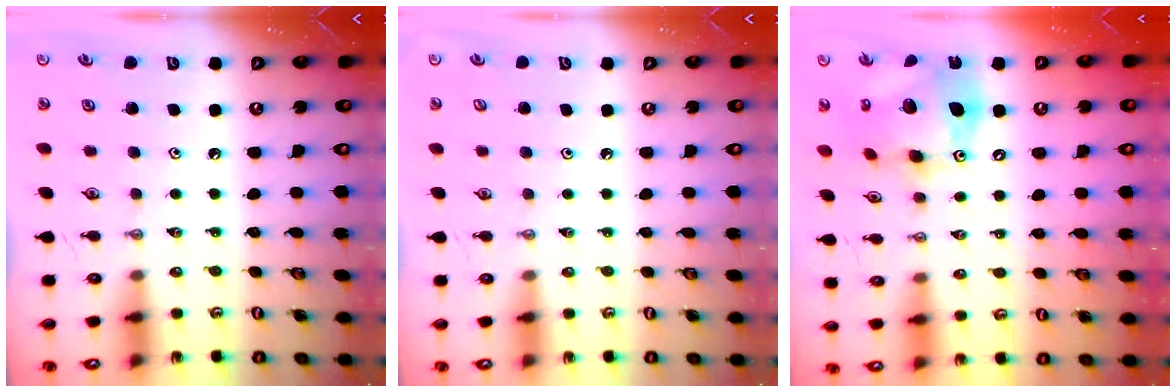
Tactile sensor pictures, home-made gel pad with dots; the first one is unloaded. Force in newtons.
{"total": 1.0, "press": 0.2, "slide": 1.0}
{"total": 17.0, "press": 16.9, "slide": 1.9}